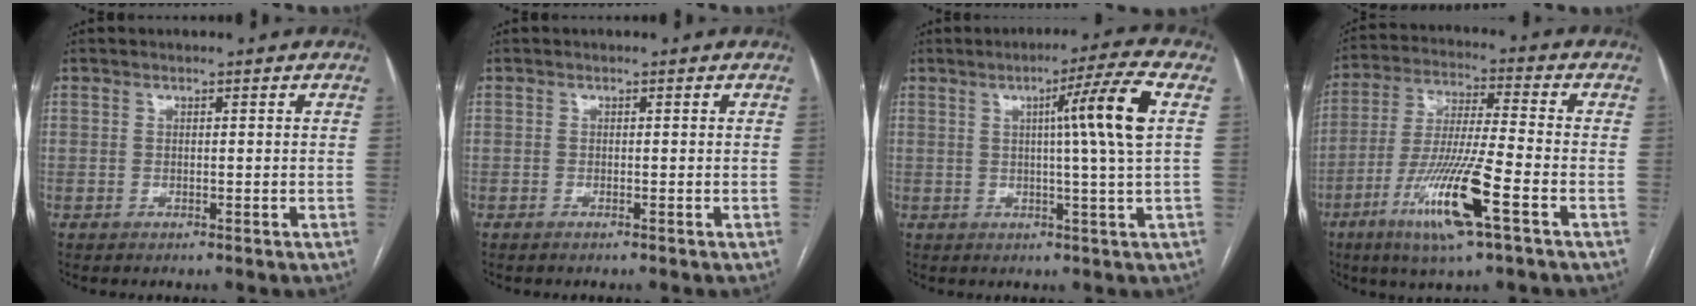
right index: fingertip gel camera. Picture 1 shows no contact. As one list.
[{"total": 0.0}, {"total": 8.8, "force": [1.8, -2.2, 8.3], "torque": [-0.129, 0.004, 0.032]}, {"total": 13.9, "force": [-6.3, 0.4, 12.4], "torque": [-0.253, -0.023, -0.115]}]